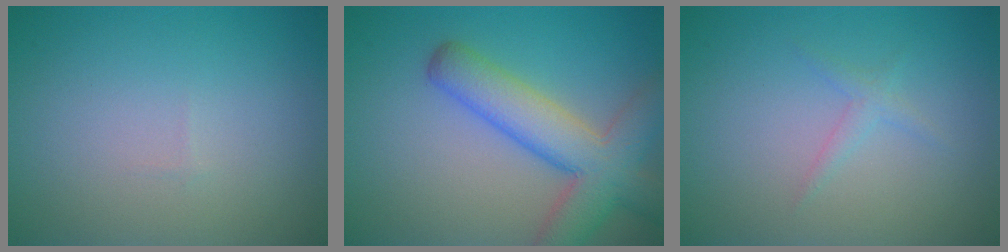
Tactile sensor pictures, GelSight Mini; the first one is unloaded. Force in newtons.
{"total": 7.2, "press": 7.2, "slide": 0.3}
{"total": 1.1, "press": 1.1, "slide": 0.0}